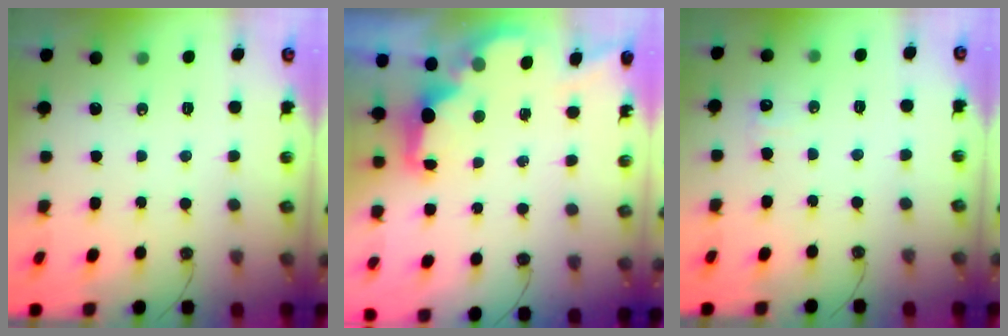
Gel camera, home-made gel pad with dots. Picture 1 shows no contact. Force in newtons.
{"total": 3.6, "press": 3.5, "slide": 0.5}
{"total": 5.9, "press": 5.7, "slide": 1.3}